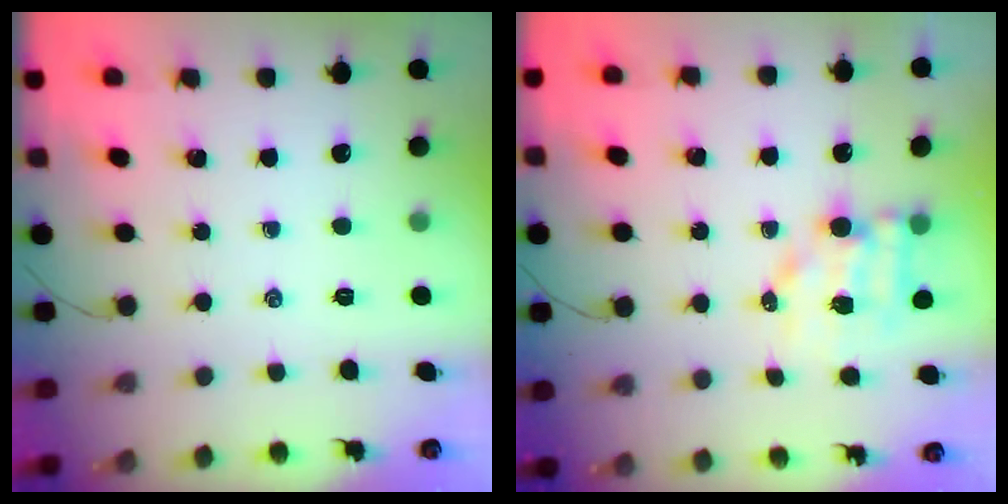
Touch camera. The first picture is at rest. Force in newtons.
{"total": 7.8, "press": 7.8, "slide": 0.8}